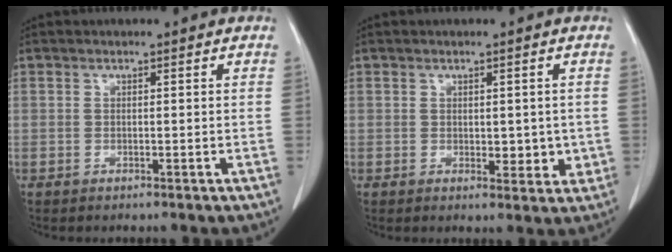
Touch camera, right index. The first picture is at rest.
{"total": 3.7, "force": [0.0, 2.0, 3.1], "torque": [-0.033, -0.007, 0.006]}